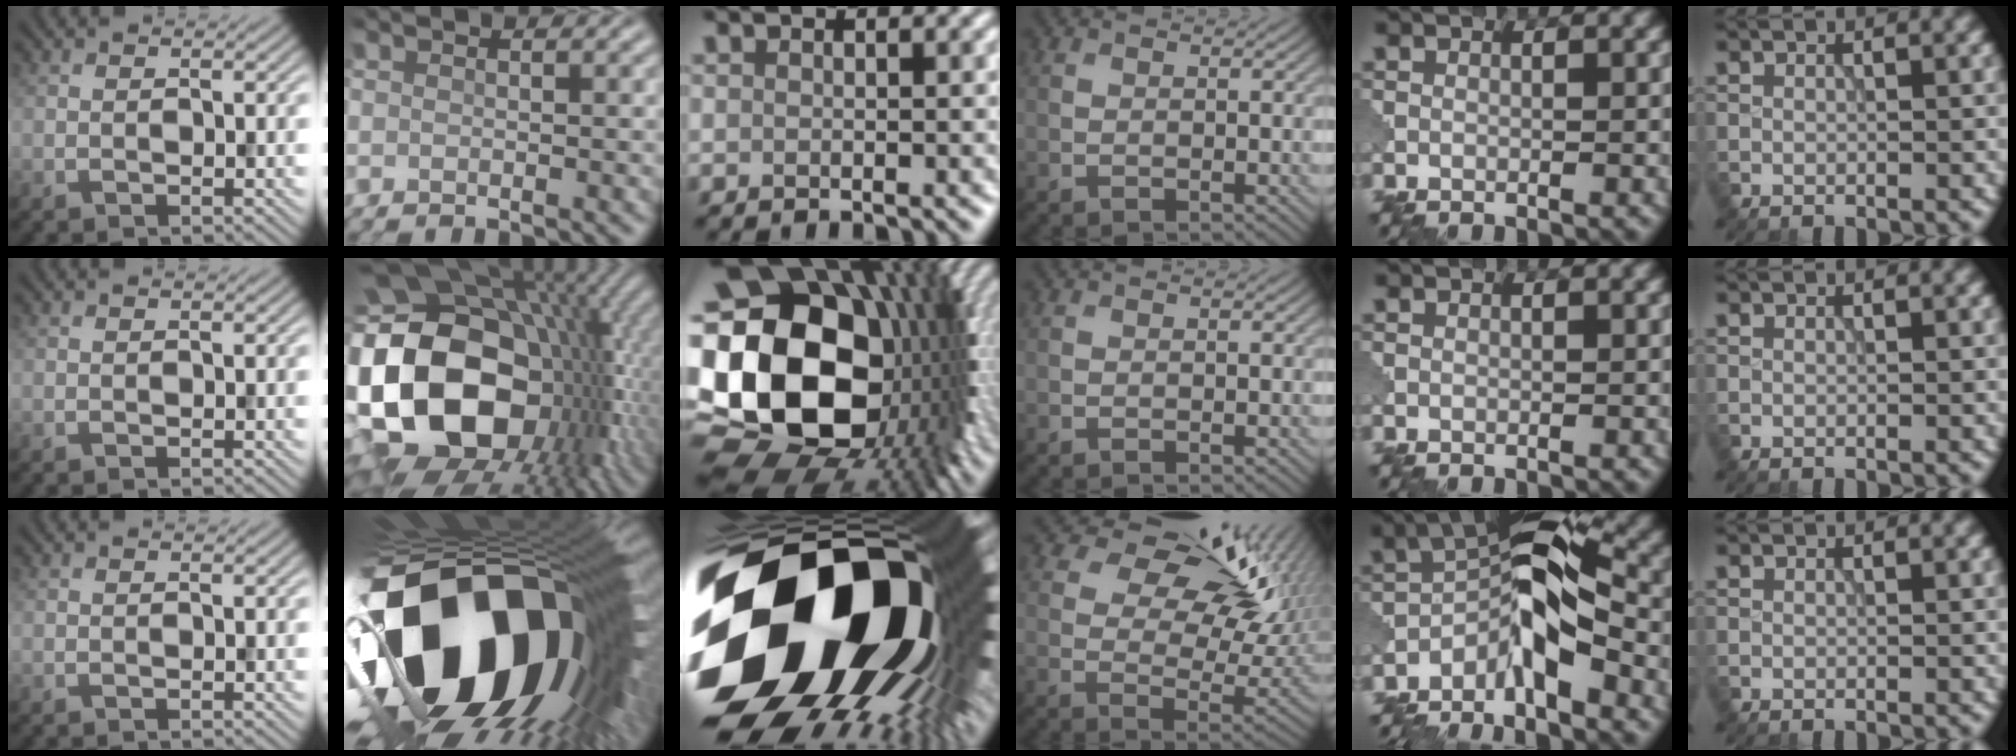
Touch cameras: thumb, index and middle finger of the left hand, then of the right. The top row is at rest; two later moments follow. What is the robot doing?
{"motion": "disassemble", "object": "puzzle pieces"}